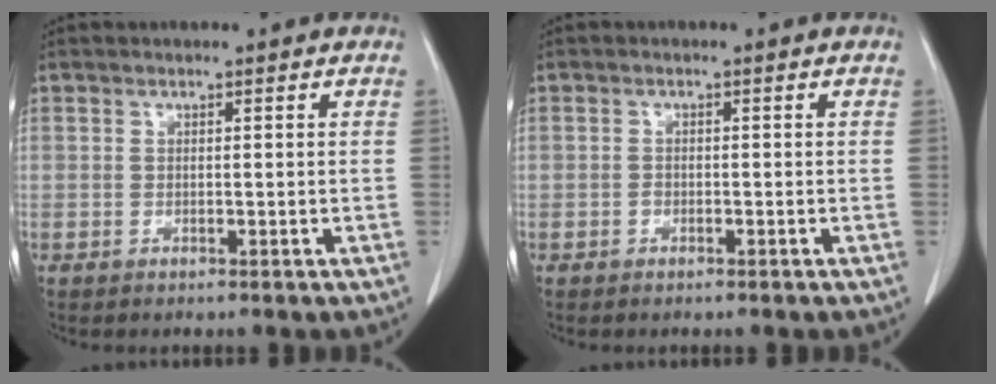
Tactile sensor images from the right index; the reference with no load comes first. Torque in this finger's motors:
{"motor_torque": [0.09, -0.05, 0.02, -0.01]}